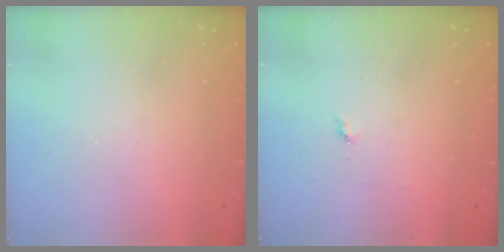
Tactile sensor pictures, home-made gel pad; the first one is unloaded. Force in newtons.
{"total": 3.9, "press": 3.9, "slide": 0.4}